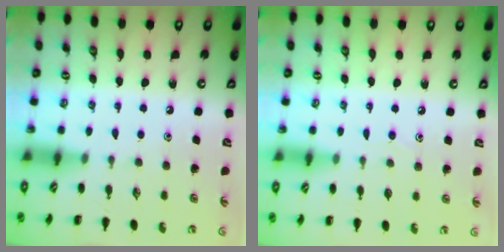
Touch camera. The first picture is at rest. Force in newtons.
{"total": 2.5, "press": 2.3, "slide": 0.9}